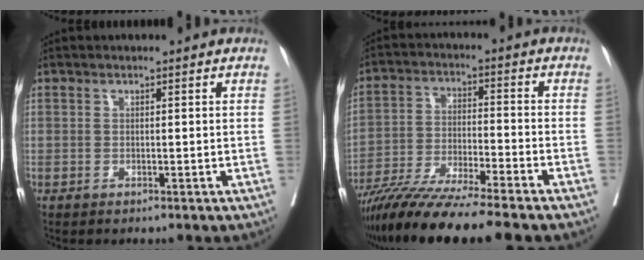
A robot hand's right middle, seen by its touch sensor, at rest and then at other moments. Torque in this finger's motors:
{"motor_torque": [1.16, -0.98, 0.86, 0.21]}